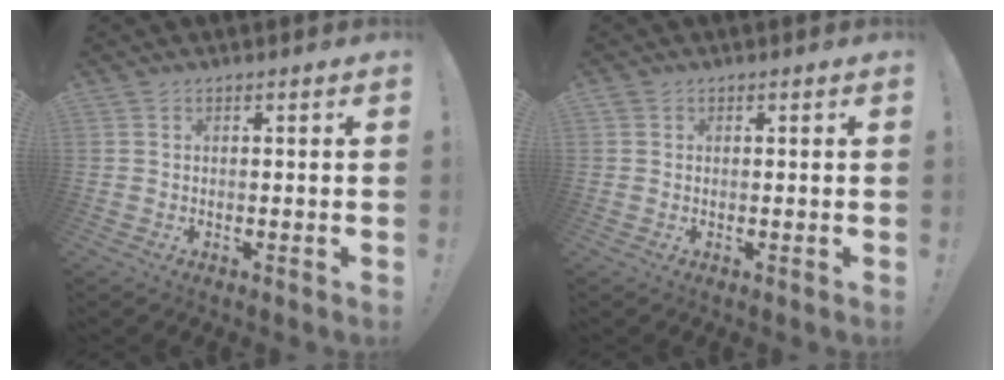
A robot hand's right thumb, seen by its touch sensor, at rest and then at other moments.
{"total": 0.7, "force": [0.4, 0.5, 0.1], "torque": [0.001, 0.001, 0.006]}